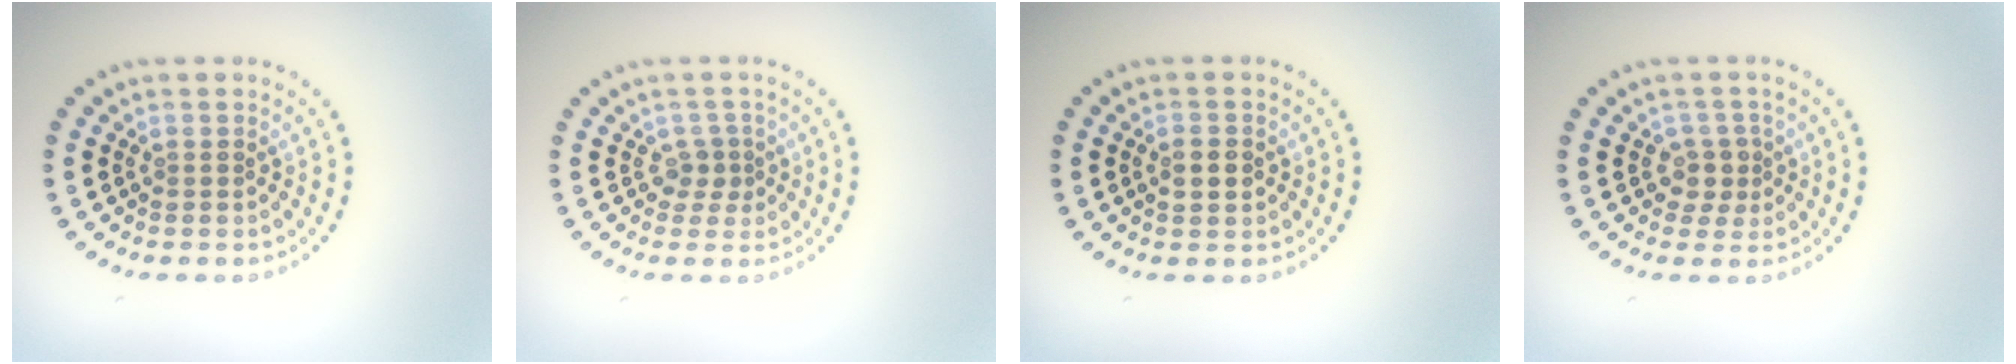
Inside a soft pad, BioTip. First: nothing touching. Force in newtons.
{"total": 1.5, "press": 1.0, "slide": 1.1}
{"total": 2.1, "press": 2.1, "slide": 0.0}
{"total": 1.9, "press": 1.5, "slide": 1.2}